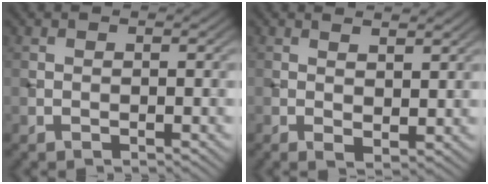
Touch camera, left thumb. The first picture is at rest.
{"total": 2.8, "force": [1.5, 0.7, 2.3], "torque": [-0.047, -0.007, 0.032]}